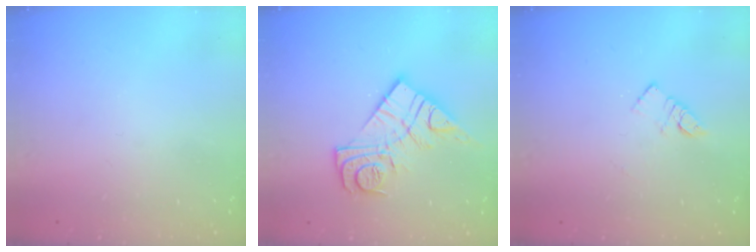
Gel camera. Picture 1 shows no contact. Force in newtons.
{"total": 16.3, "press": 16.2, "slide": 1.4}
{"total": 4.9, "press": 4.9, "slide": 0.2}